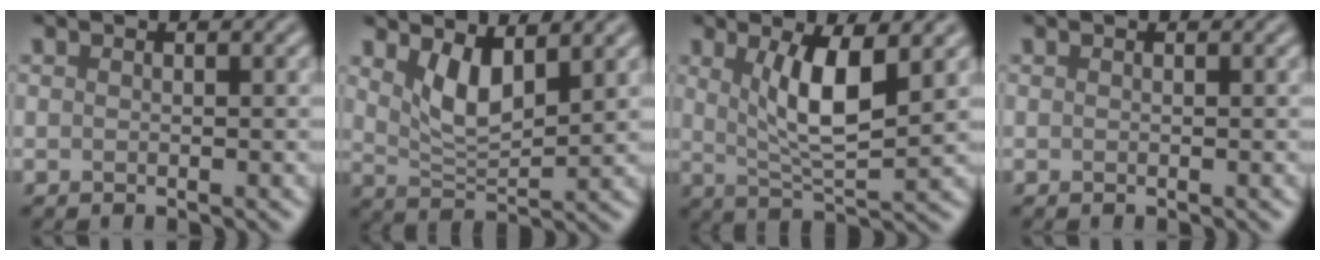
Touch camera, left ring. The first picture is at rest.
{"total": 4.0, "force": [2.1, 1.5, 3.1], "torque": [-0.065, -0.010, 0.043]}
{"total": 5.6, "force": [1.7, 1.5, 5.2], "torque": [-0.094, -0.010, 0.034]}
{"total": 0.0}